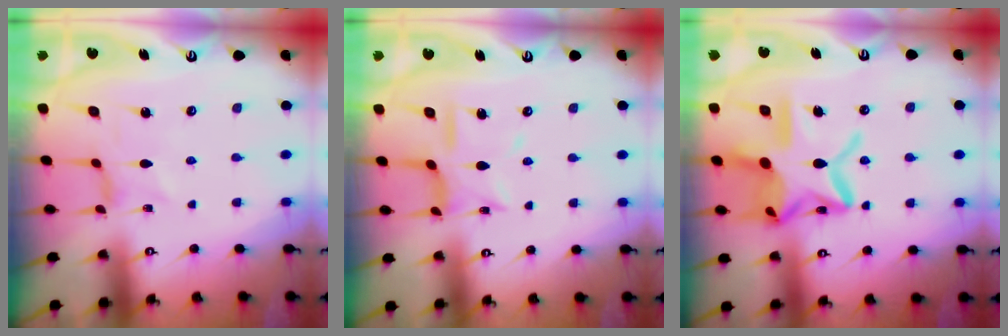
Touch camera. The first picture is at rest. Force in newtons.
{"total": 10.4, "press": 10.4, "slide": 0.6}
{"total": 19.8, "press": 19.7, "slide": 1.5}